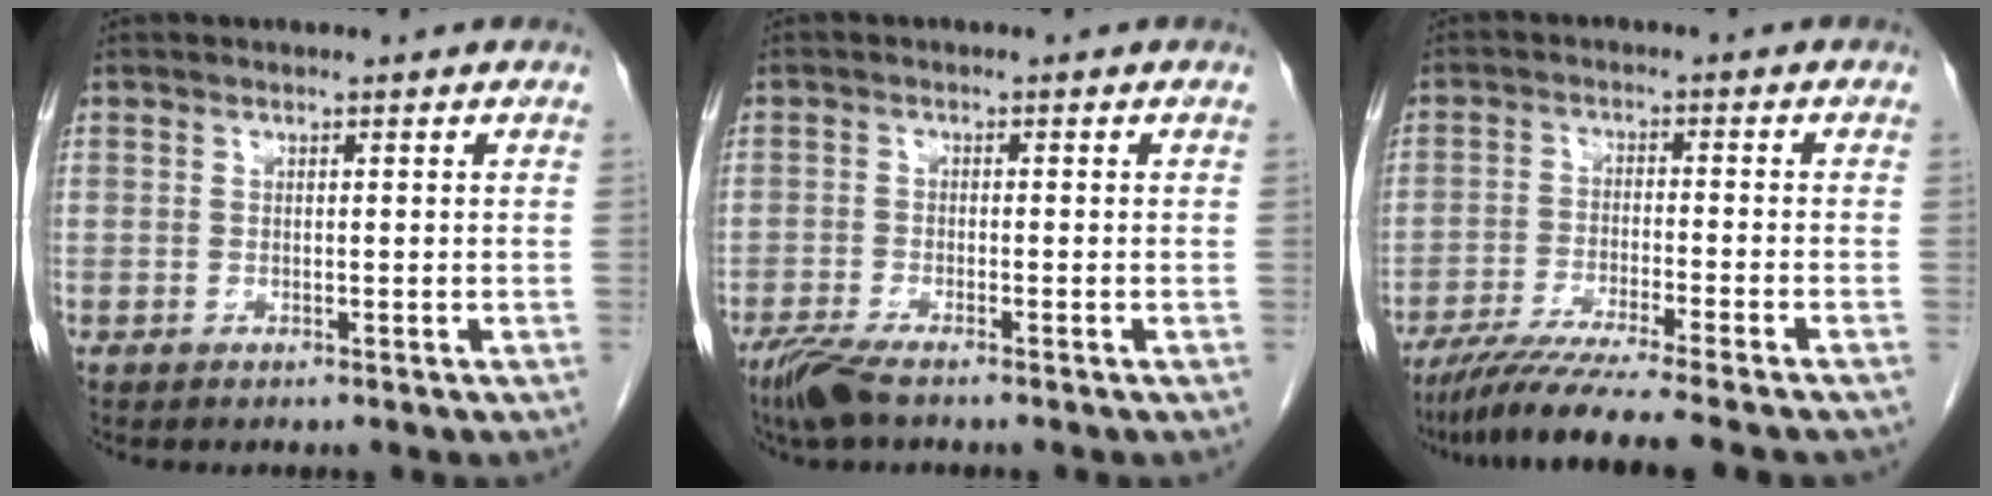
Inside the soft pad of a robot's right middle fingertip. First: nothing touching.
{"total": 4.1, "force": [-3.1, 0.4, 2.6], "torque": [-0.057, -0.012, -0.062]}
{"total": 12.3, "force": [-10.4, -1.2, 6.4], "torque": [-0.084, -0.039, -0.162]}